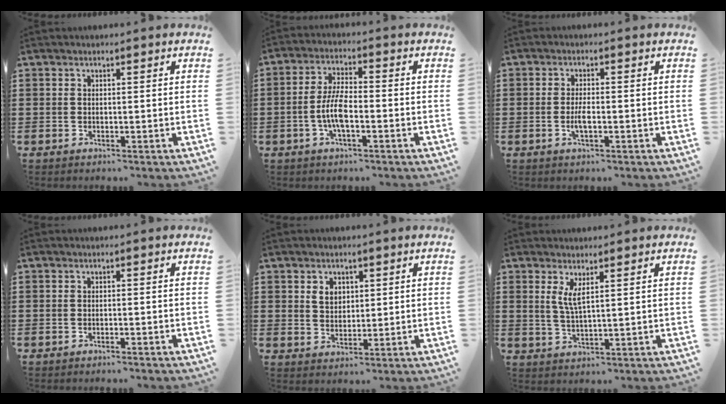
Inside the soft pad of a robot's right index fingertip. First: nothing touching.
{"total": 6.1, "force": [-1.7, 1.9, 5.6], "torque": [-0.131, -0.006, -0.040]}
{"total": 2.9, "force": [-0.8, 0.8, 2.7], "torque": [-0.056, -0.004, -0.015]}
{"total": 0.6, "force": [-0.6, -0.2, 0.3], "torque": [-0.007, -0.005, -0.010]}
{"total": 3.0, "force": [1.2, 2.3, 1.5], "torque": [-0.039, 0.008, 0.021]}
{"total": 3.3, "force": [1.5, 0.5, 2.9], "torque": [-0.062, -0.001, 0.026]}